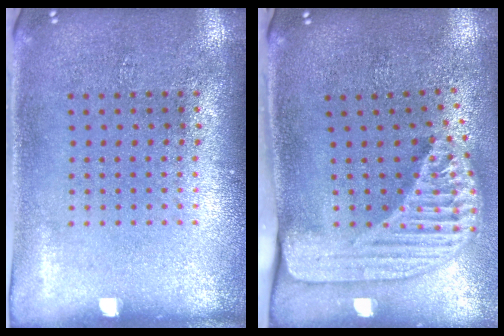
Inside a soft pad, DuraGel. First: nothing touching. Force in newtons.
{"total": 2.4, "press": 1.7, "slide": 1.7}